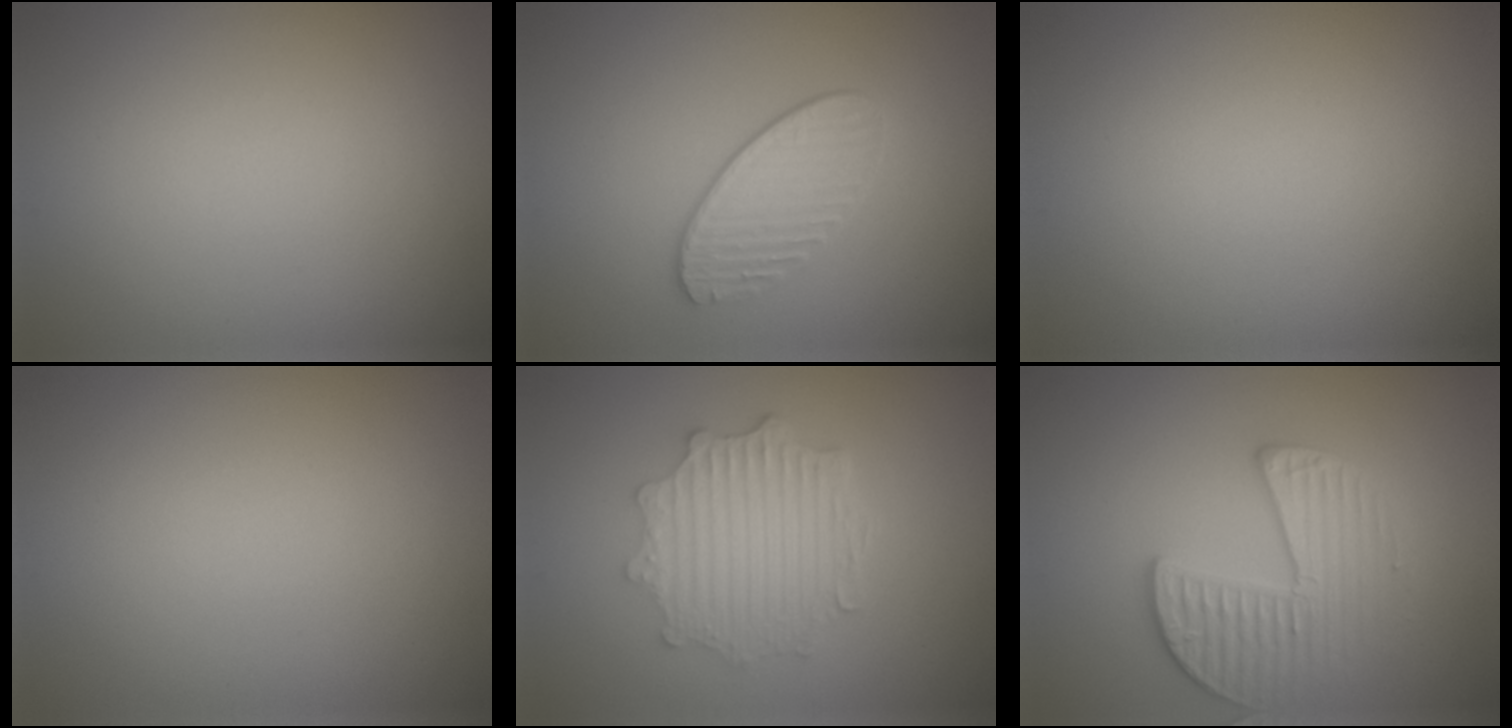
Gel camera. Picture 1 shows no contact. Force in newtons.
{"total": 2.2, "press": 1.8, "slide": 1.2}
{"total": 0.0}
{"total": 0.0}
{"total": 4.6, "press": 3.7, "slide": 2.7}
{"total": 3.5, "press": 3.3, "slide": 1.2}